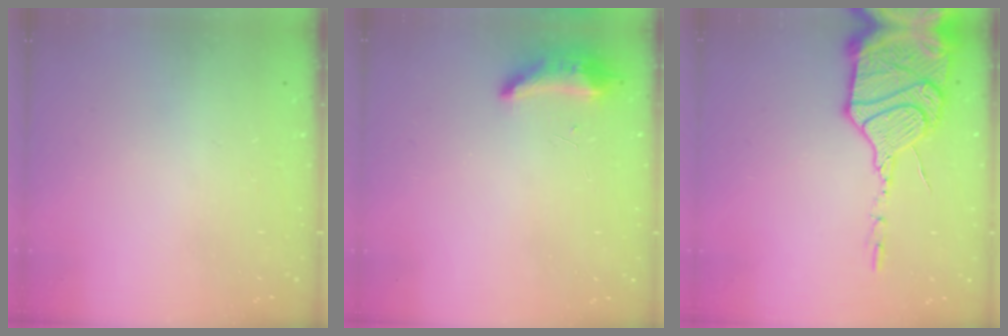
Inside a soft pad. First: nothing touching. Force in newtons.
{"total": 8.5, "press": 8.3, "slide": 2.0}
{"total": 20.3, "press": 20.1, "slide": 2.1}